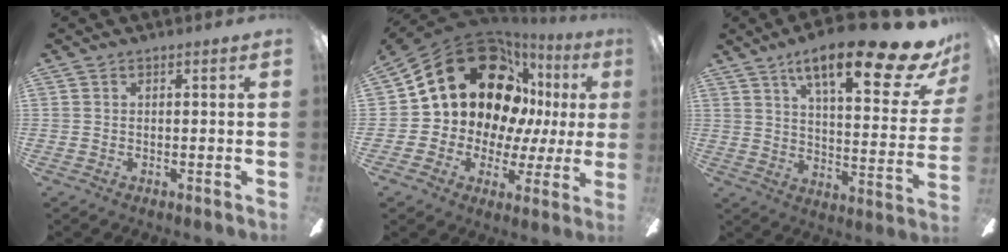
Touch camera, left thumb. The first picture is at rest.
{"total": 25.6, "force": [11.3, 17.7, 14.7], "torque": [-0.254, -0.057, 0.231]}
{"total": 22.3, "force": [14.3, 6.1, 16.0], "torque": [-0.234, -0.087, 0.222]}